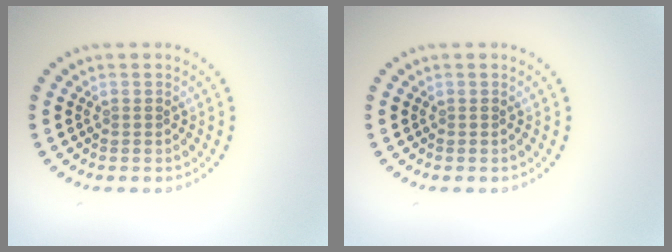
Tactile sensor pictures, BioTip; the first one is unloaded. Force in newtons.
{"total": 0.0}